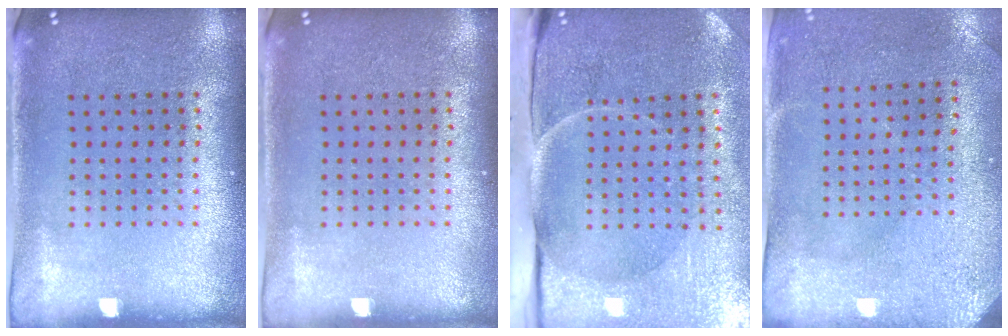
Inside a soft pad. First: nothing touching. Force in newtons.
{"total": 0.0}
{"total": 5.1, "press": 4.1, "slide": 3.0}
{"total": 3.0, "press": 2.3, "slide": 1.9}